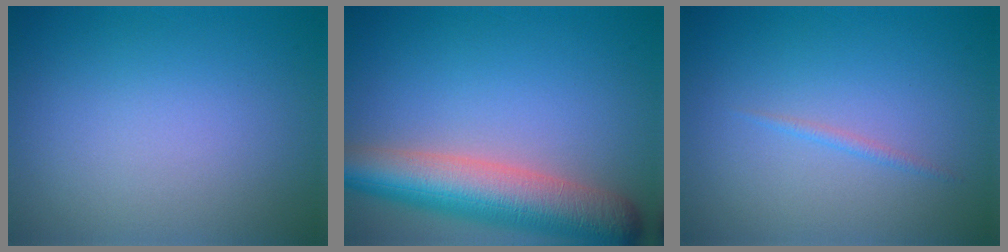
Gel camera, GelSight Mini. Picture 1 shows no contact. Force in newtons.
{"total": 8.5, "press": 8.5, "slide": 0.4}
{"total": 0.6, "press": 0.6, "slide": 0.0}